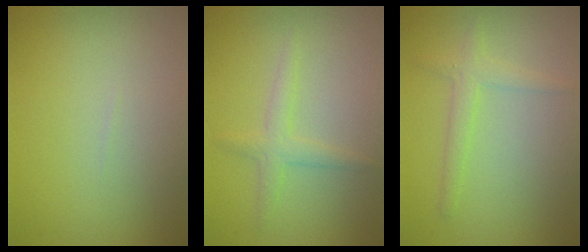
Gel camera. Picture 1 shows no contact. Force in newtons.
{"total": 1.8, "press": 1.8, "slide": 0.1}
{"total": 2.0, "press": 2.0, "slide": 0.1}